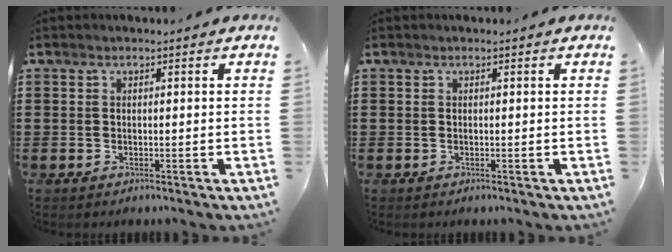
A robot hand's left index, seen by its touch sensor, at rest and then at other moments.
{"total": 0.0}